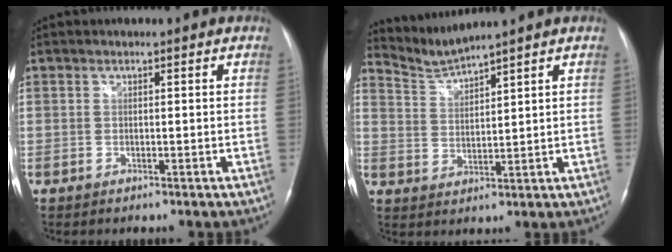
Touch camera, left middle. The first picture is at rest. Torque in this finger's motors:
{"motor_torque": [-0.37, -0.32, -0.19, -0.01]}